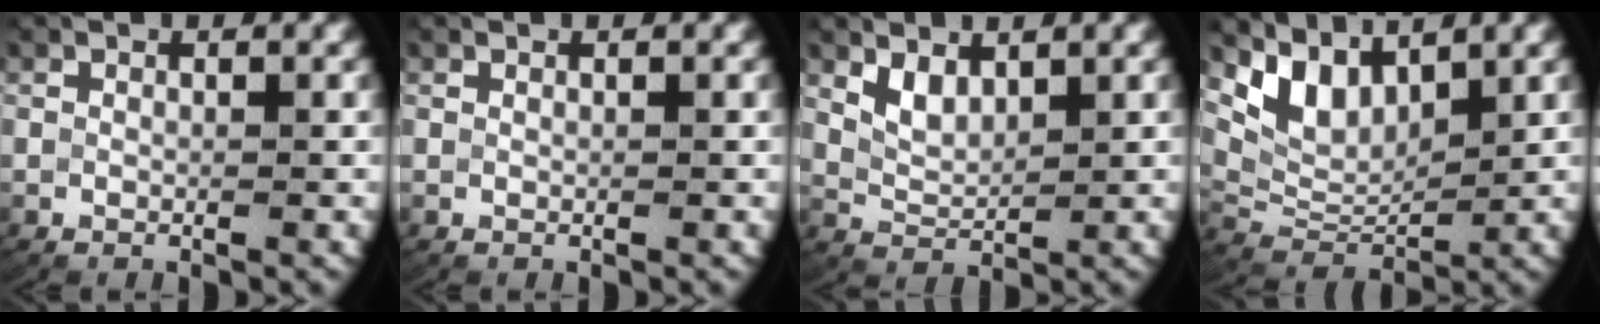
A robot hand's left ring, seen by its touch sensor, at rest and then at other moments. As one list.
[{"total": 0.0}, {"total": 2.2, "force": [1.3, 1.2, 1.3], "torque": [-0.036, -0.013, 0.031]}, {"total": 8.4, "force": [3.4, 5.7, 5.0], "torque": [-0.107, -0.001, 0.063]}]